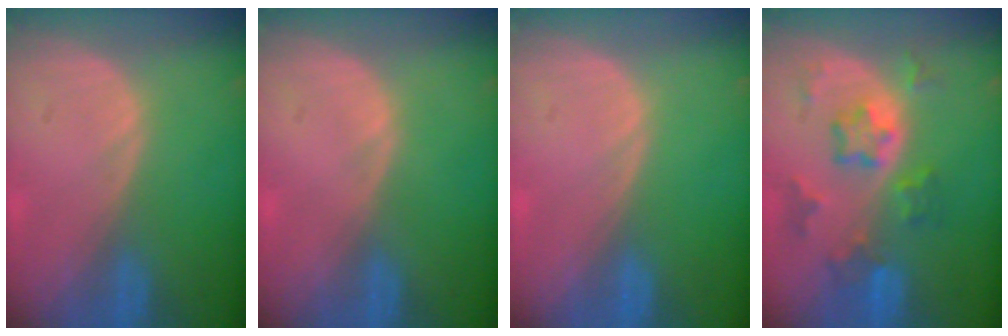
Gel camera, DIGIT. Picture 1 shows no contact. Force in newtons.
{"total": 0.0}
{"total": 0.0}
{"total": 7.4, "press": 6.6, "slide": 3.4}